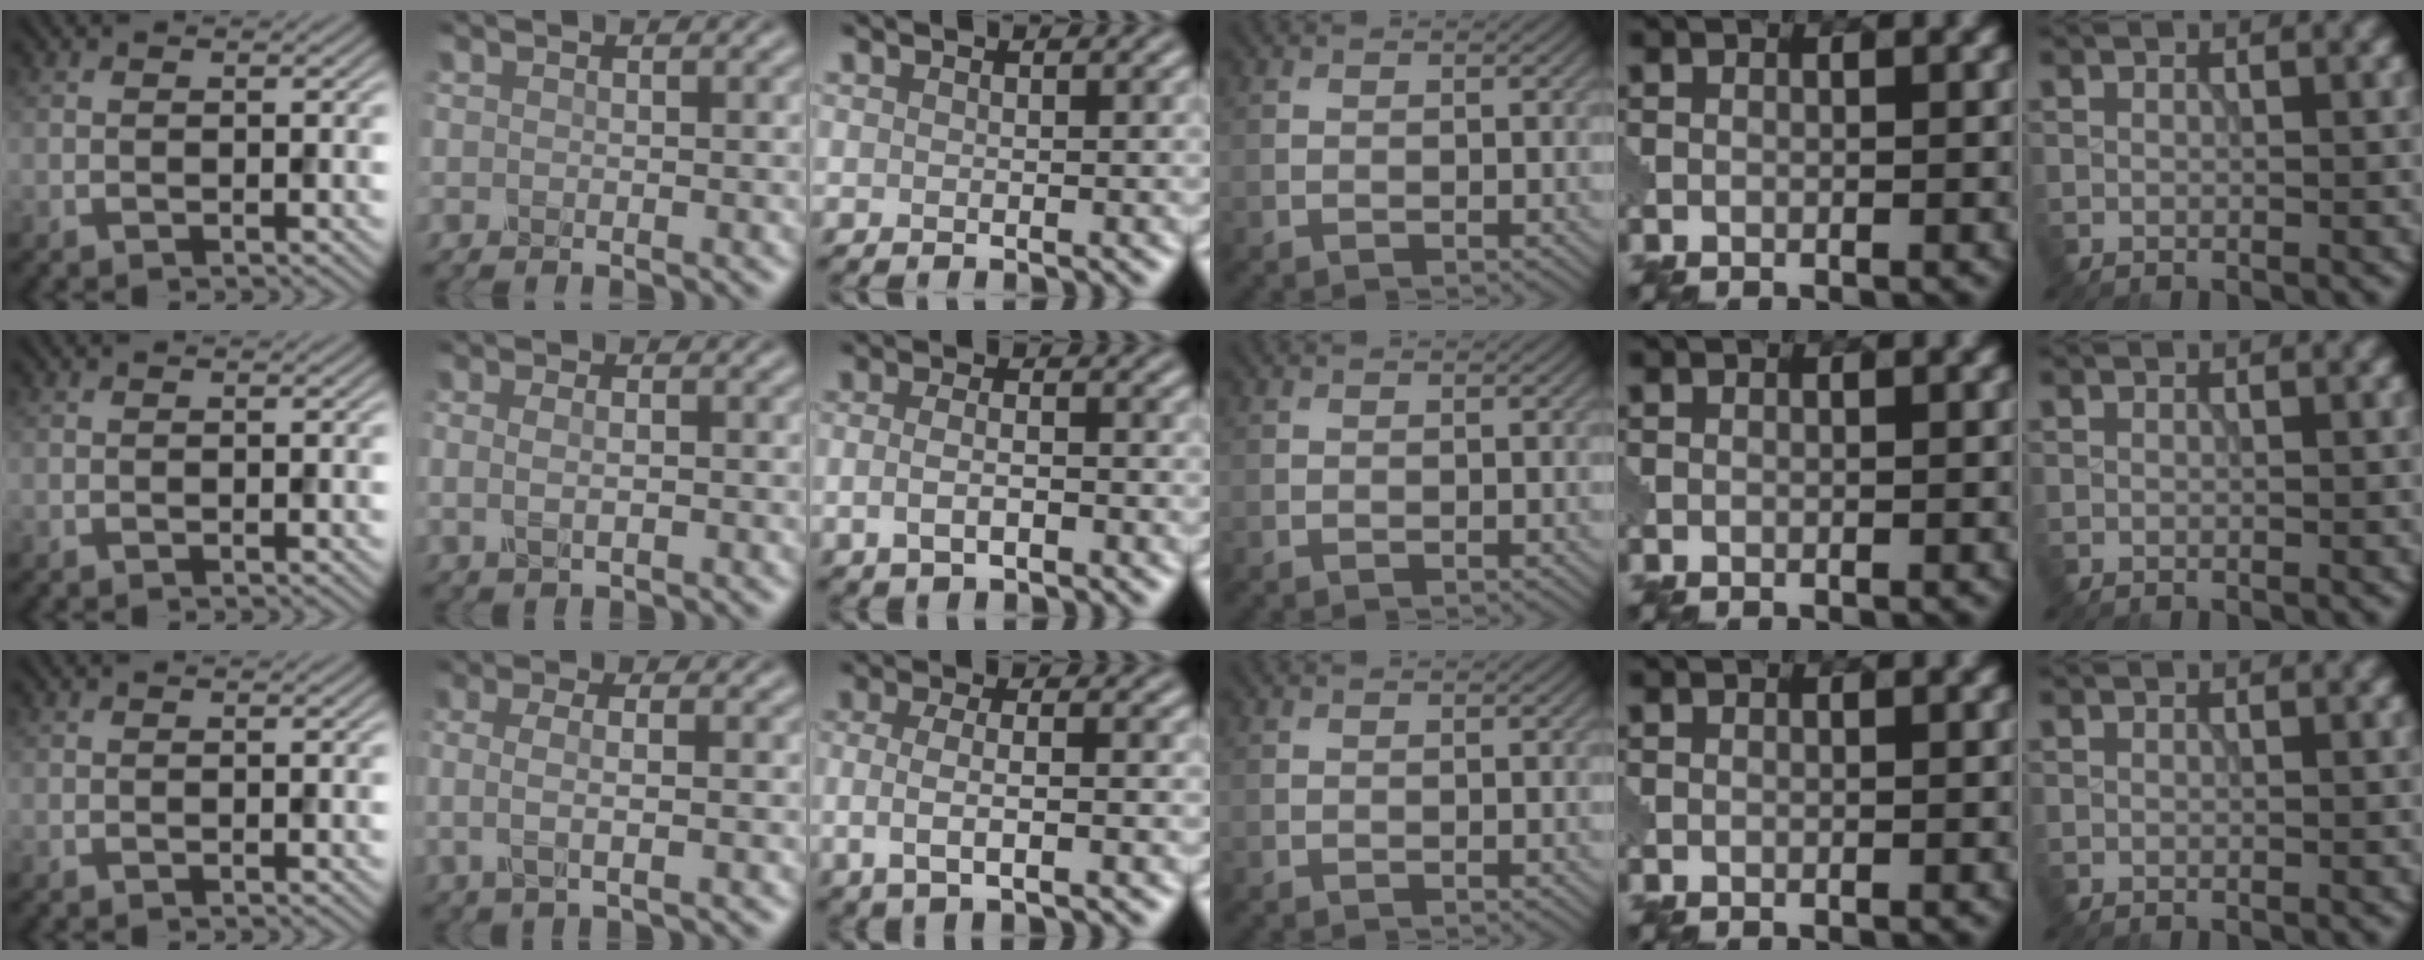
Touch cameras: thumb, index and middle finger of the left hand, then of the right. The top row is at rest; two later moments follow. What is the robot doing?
{"motion": "extract", "object": "pin"}